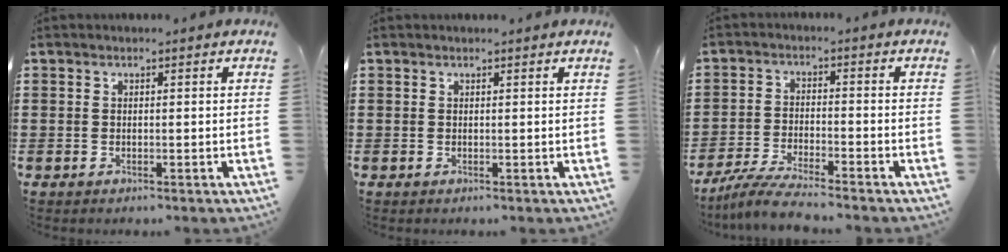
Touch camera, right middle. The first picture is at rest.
{"total": 0.0}
{"total": 5.4, "force": [-4.9, 0.0, 2.2], "torque": [-0.059, -0.017, -0.097]}